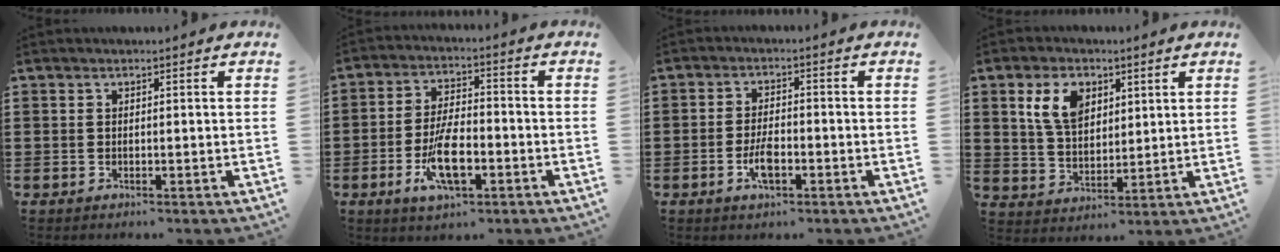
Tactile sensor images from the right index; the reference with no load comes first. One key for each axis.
{"total": 8.8, "fx": -3.2, "fy": 3.4, "fz": 7.4, "tx": -0.152, "ty": -0.006, "tz": -0.057}
{"total": 4.3, "fx": -1.6, "fy": 1.8, "fz": 3.6, "tx": -0.076, "ty": 0.001, "tz": -0.031}
{"total": 7.1, "fx": 3.2, "fy": 4.4, "fz": 4.6, "tx": -0.100, "ty": 0.013, "tz": 0.056}